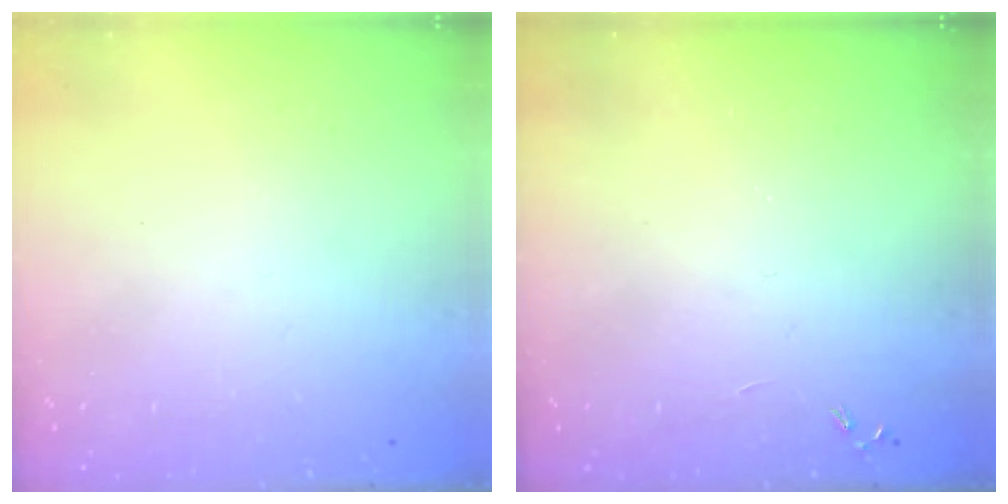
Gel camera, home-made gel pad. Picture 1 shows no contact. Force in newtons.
{"total": 0.0}